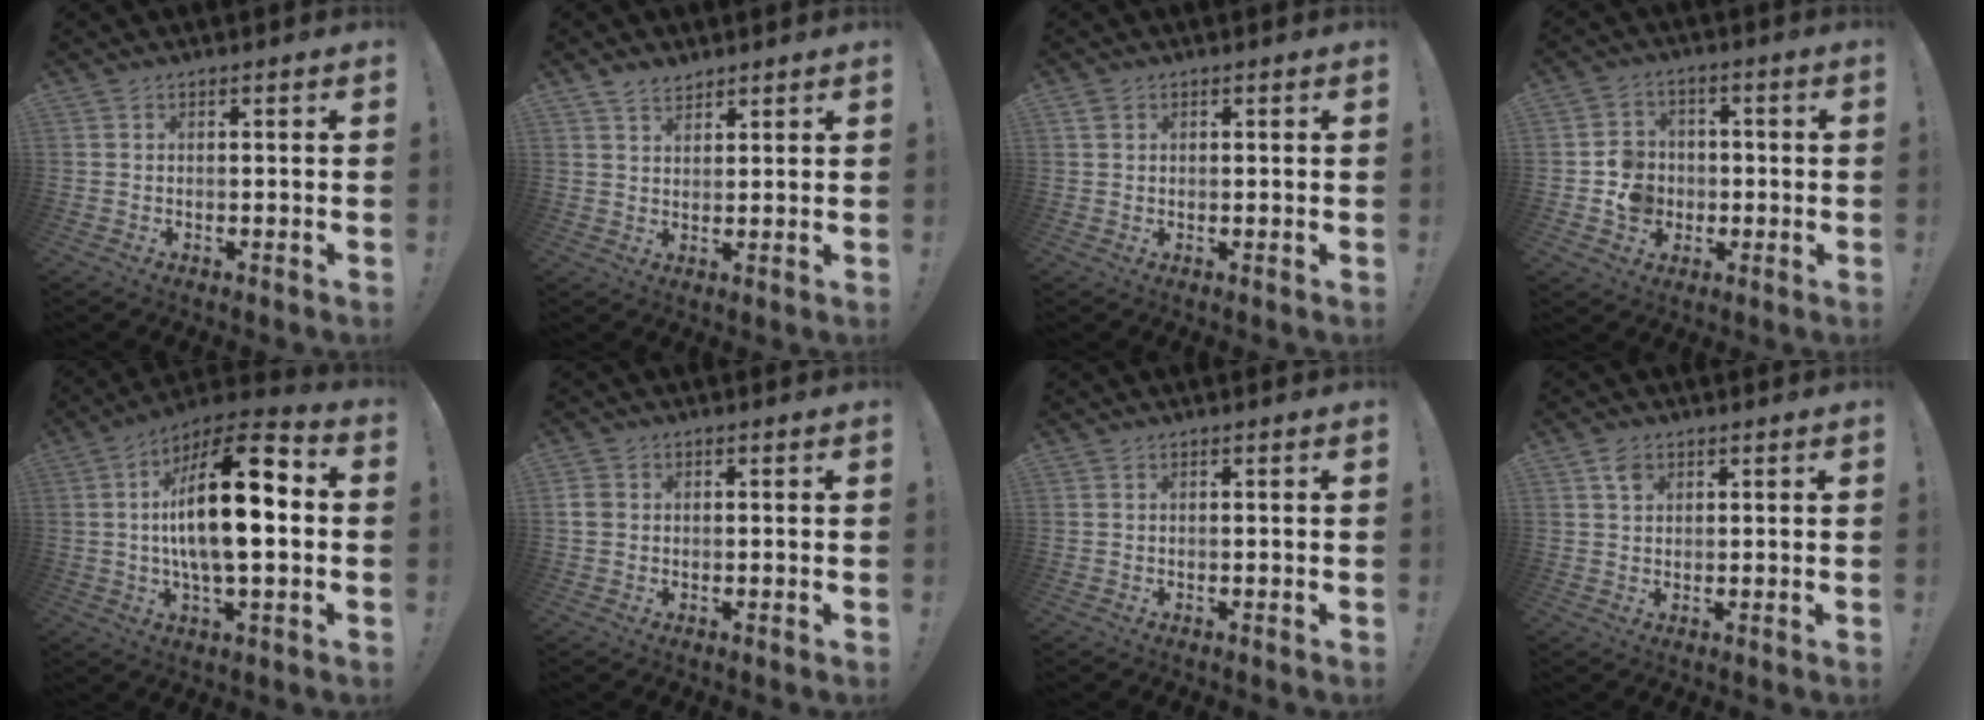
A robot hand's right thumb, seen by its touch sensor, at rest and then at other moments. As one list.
[{"total": 3.9, "force": [3.3, 1.8, 1.1], "torque": [-0.014, -0.021, 0.062]}, {"total": 1.7, "force": [1.0, 1.1, 0.8], "torque": [-0.011, 0.000, 0.019]}, {"total": 9.4, "force": [-2.7, 8.6, 2.8], "torque": [-0.042, 0.027, -0.042]}, {"total": 20.2, "force": [1.0, 6.8, 19.0], "torque": [-0.325, -0.002, 0.005]}, {"total": 2.7, "force": [0.1, 2.3, 1.4], "torque": [-0.028, 0.003, 0.002]}, {"total": 0.0}, {"total": 2.7, "force": [1.4, 2.0, 1.2], "torque": [-0.018, 0.001, 0.024]}]